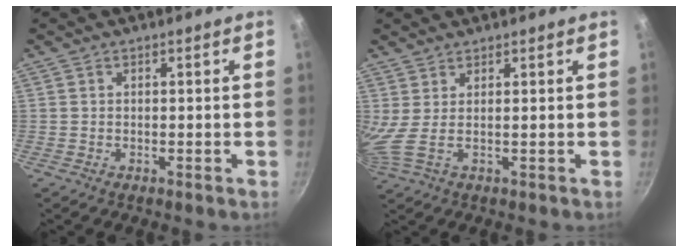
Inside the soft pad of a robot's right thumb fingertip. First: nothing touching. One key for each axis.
{"total": 3.0, "fx": 1.3, "fy": -0.4, "fz": 2.7, "tx": -0.069, "ty": -0.014, "tz": 0.023}